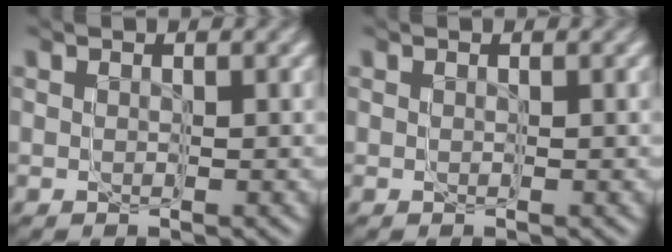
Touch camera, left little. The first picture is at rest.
{"total": 0.0}